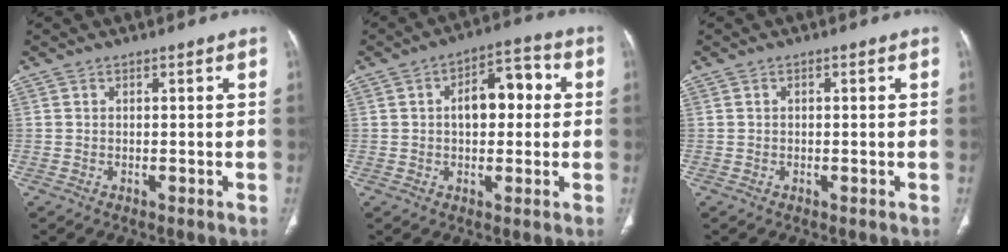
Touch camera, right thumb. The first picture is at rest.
{"total": 9.7, "force": [1.1, 5.6, 7.8], "torque": [-0.093, 0.028, 0.013]}
{"total": 0.0}